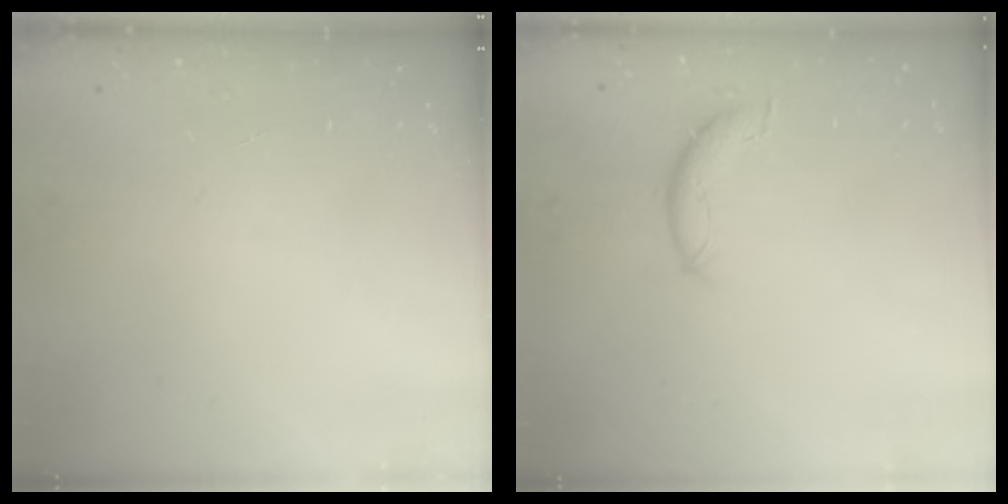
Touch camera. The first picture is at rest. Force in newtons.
{"total": 7.8, "press": 7.8, "slide": 0.5}